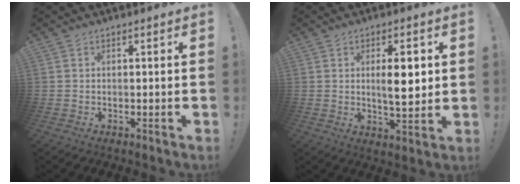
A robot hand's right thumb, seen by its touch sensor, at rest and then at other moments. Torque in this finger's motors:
{"motor_torque": [-0.07, 0.38, 0.28, -0.11, 0.08]}